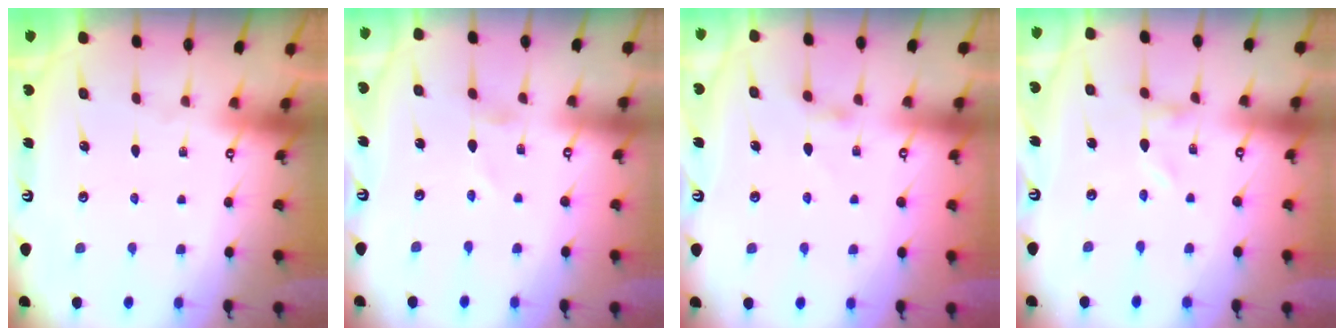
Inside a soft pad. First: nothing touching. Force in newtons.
{"total": 0.0}
{"total": 2.4, "press": 2.3, "slide": 0.5}
{"total": 0.0}